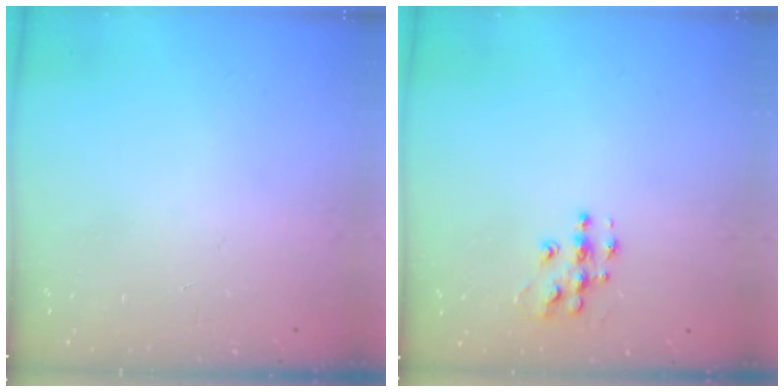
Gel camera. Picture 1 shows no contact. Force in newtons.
{"total": 8.3, "press": 8.2, "slide": 0.5}